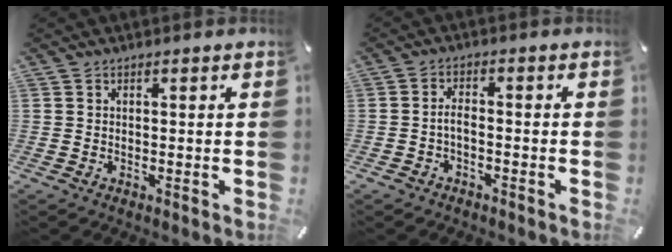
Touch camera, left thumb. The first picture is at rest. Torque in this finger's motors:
{"motor_torque": [0.07, 0.01, 0.18, -0.02, 0.00]}